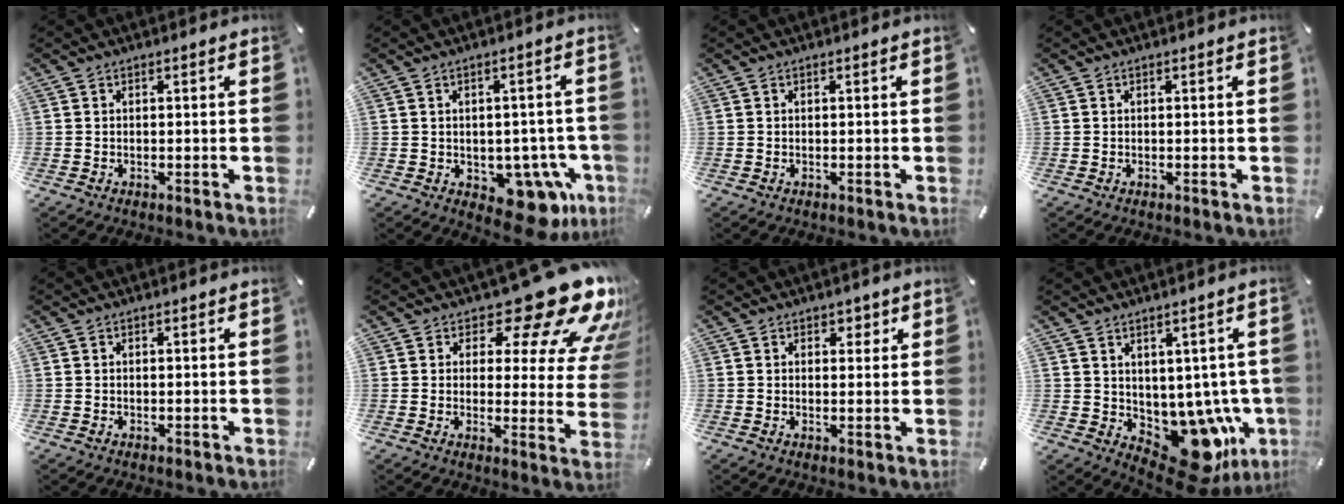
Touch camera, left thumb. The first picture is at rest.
{"total": 9.2, "force": [-3.5, 6.0, 6.1], "torque": [-0.041, -0.002, -0.056]}
{"total": 0.0}
{"total": 0.0}
{"total": 0.0}
{"total": 19.1, "force": [12.7, 7.1, 12.4], "torque": [-0.158, -0.093, 0.205]}
{"total": 2.5, "force": [1.3, 2.0, 0.6], "torque": [0.008, -0.005, 0.016]}
{"total": 11.7, "force": [-3.6, 8.4, 7.3], "torque": [-0.057, -0.016, -0.040]}